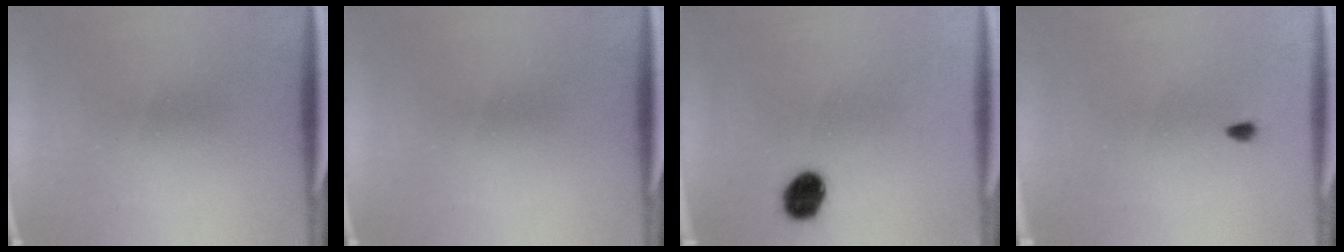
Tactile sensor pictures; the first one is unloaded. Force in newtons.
{"total": 0.0}
{"total": 6.2}
{"total": 0.6}